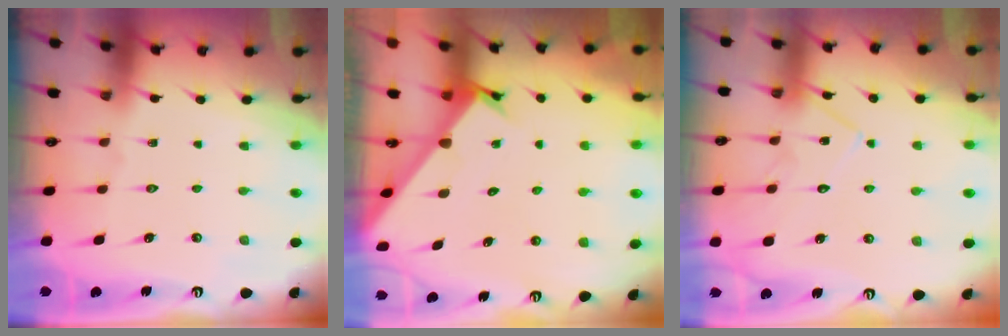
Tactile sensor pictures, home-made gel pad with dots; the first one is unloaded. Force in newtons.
{"total": 2.3, "press": 2.3, "slide": 0.0}
{"total": 11.8, "press": 11.8, "slide": 0.7}